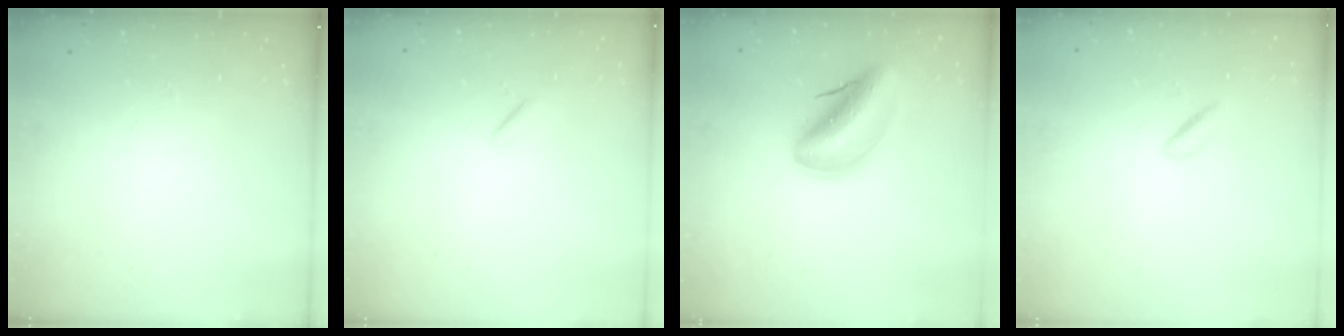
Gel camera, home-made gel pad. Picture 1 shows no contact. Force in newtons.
{"total": 1.0, "press": 0.9, "slide": 0.4}
{"total": 11.8, "press": 11.2, "slide": 3.7}
{"total": 1.8, "press": 1.6, "slide": 0.9}